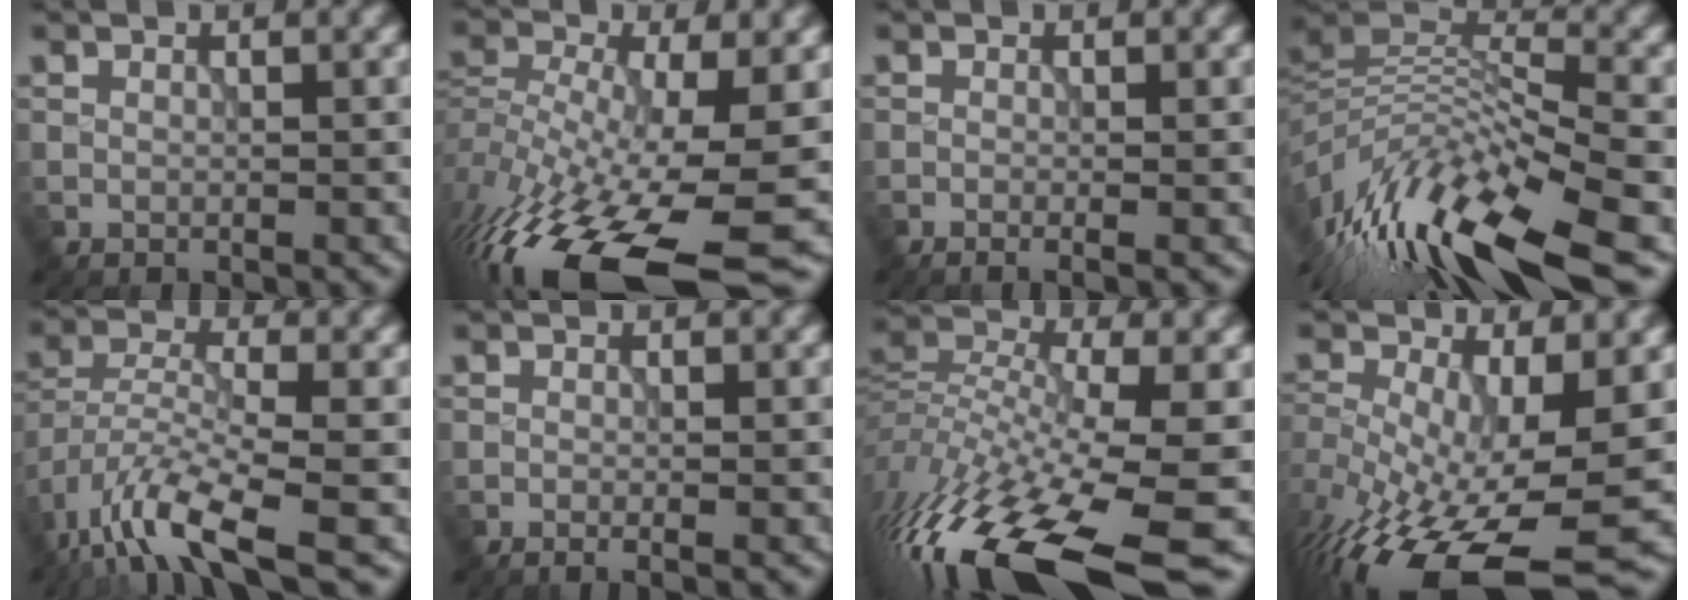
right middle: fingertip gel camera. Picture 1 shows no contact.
{"total": 17.2, "force": [-9.0, 6.1, 13.4], "torque": [-0.291, -0.024, -0.144]}
{"total": 1.4, "force": [-0.5, 0.5, 1.2], "torque": [-0.014, -0.006, -0.011]}
{"total": 12.9, "force": [-6.6, 3.9, 10.4], "torque": [-0.206, 0.016, -0.119]}
{"total": 8.2, "force": [-5.2, 2.2, 5.9], "torque": [-0.109, -0.002, -0.107]}
{"total": 1.0, "force": [-0.4, 0.3, 0.9], "torque": [-0.013, -0.006, -0.010]}
{"total": 16.4, "force": [-8.1, 5.4, 13.2], "torque": [-0.276, -0.007, -0.132]}
{"total": 15.3, "force": [-6.0, 6.6, 12.4], "torque": [-0.246, -0.032, -0.092]}